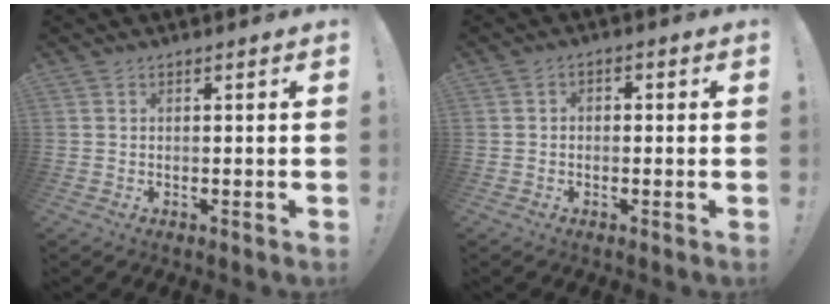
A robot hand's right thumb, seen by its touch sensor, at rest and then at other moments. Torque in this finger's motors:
{"motor_torque": [-0.25, 0.16, -0.18, 0.16, -0.06]}